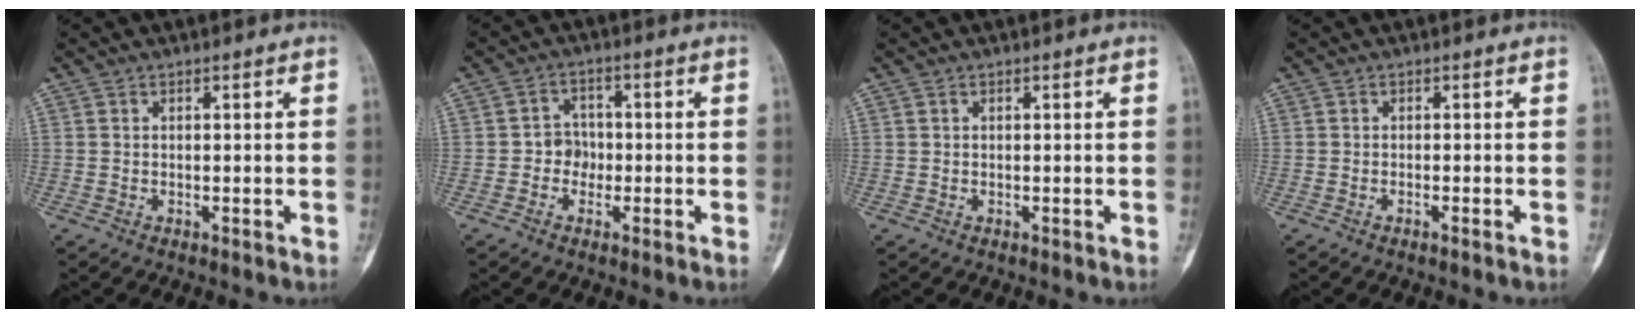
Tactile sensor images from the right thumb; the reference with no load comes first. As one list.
[{"total": 4.0, "force": [-1.0, 3.5, 1.6], "torque": [0.005, 0.014, -0.027]}, {"total": 0.0}, {"total": 0.8, "force": [-0.6, 0.0, 0.5], "torque": [-0.012, 0.003, -0.008]}]